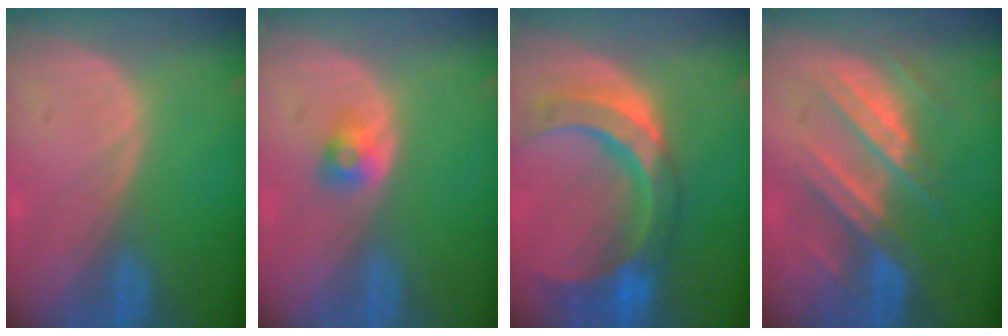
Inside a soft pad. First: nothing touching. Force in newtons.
{"total": 2.6, "press": 2.3, "slide": 1.2}
{"total": 11.6, "press": 9.8, "slide": 6.2}
{"total": 7.7, "press": 7.6, "slide": 0.8}